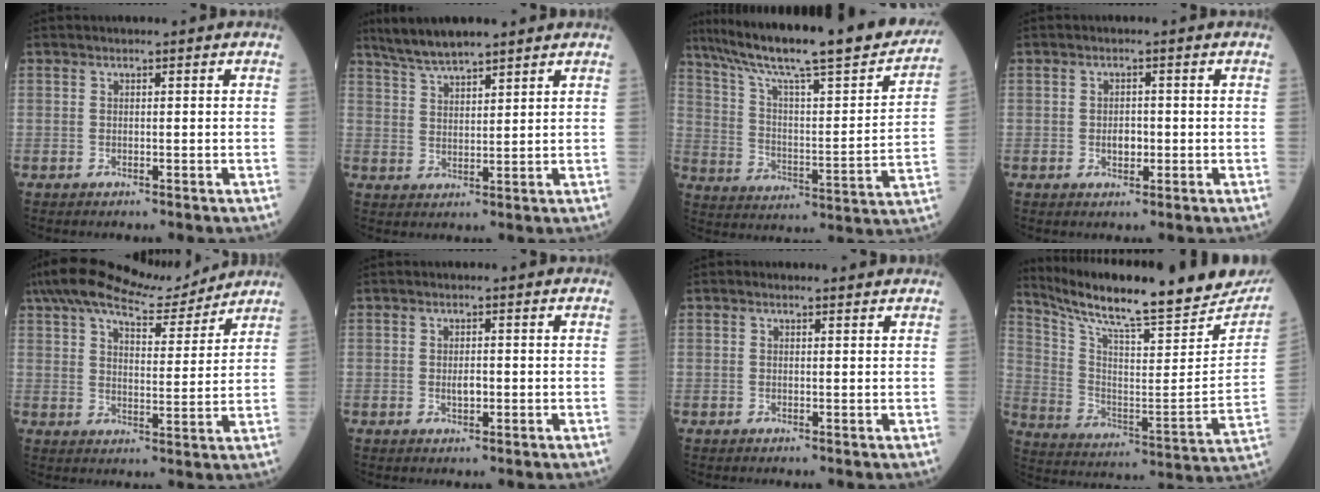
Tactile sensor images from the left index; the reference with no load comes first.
{"total": 6.7, "force": [5.9, 0.6, 3.2], "torque": [-0.071, 0.020, 0.115]}
{"total": 27.9, "force": [23.1, 2.6, 15.3], "torque": [-0.250, -0.027, 0.327]}
{"total": 2.2, "force": [-0.4, 1.4, 1.7], "torque": [-0.027, 0.003, -0.004]}
{"total": 14.4, "force": [12.8, 2.6, 6.0], "torque": [-0.106, 0.017, 0.195]}
{"total": 1.7, "force": [-0.2, 0.7, 1.5], "torque": [-0.029, 0.000, -0.002]}
{"total": 0.9, "force": [0.9, 0.2, 0.2], "torque": [-0.015, 0.004, 0.009]}
{"total": 26.9, "force": [24.0, 2.9, 11.9], "torque": [-0.208, -0.070, 0.341]}